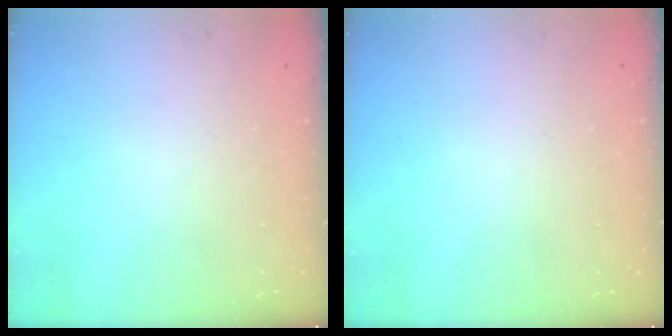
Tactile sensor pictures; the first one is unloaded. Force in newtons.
{"total": 0.0}